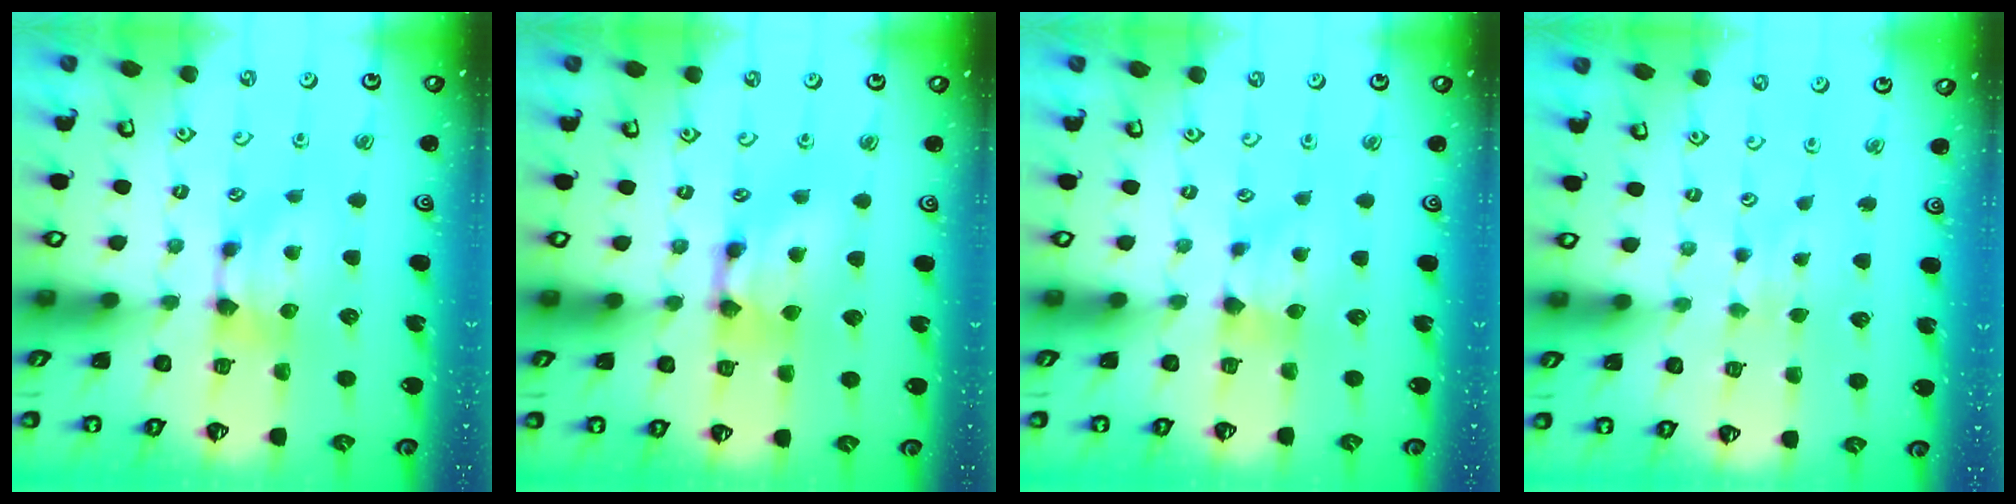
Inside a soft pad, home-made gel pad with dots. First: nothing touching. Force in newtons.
{"total": 2.5, "press": 2.5, "slide": 0.2}
{"total": 0.9, "press": 0.8, "slide": 0.5}
{"total": 2.8, "press": 2.7, "slide": 0.4}